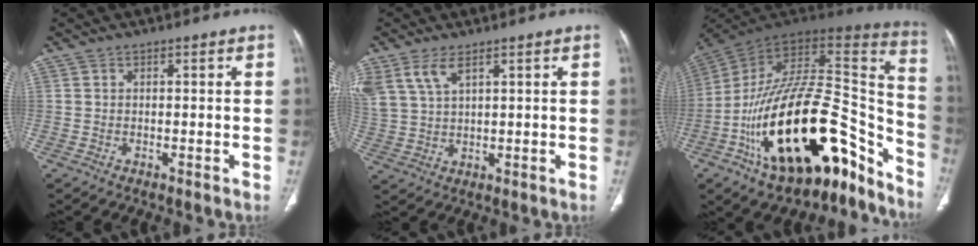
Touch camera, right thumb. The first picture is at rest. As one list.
[{"total": 6.4, "force": [3.9, 2.6, 4.4], "torque": [-0.103, -0.006, 0.091]}, {"total": 33.5, "force": [-17.8, 15.4, 23.9], "torque": [-0.303, 0.107, -0.282]}]